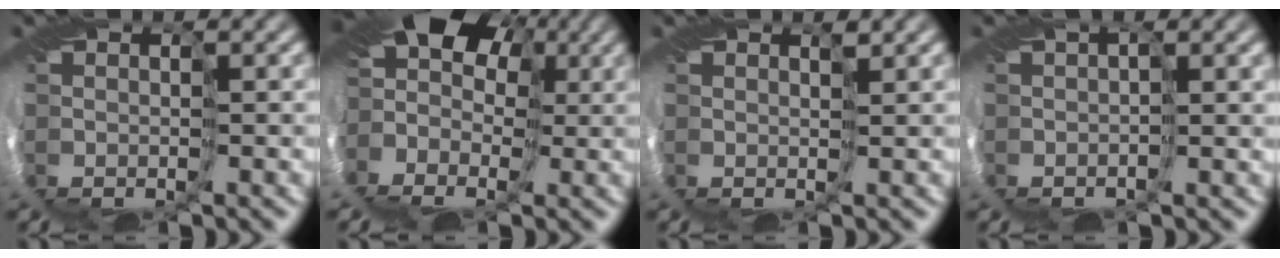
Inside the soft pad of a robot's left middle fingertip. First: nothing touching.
{"total": 12.3, "force": [0.1, 9.4, 7.9], "torque": [-0.154, 0.024, -0.023]}
{"total": 1.1, "force": [1.0, -0.3, -0.2], "torque": [0.007, 0.006, 0.017]}
{"total": 1.6, "force": [0.8, 0.2, 1.3], "torque": [-0.015, 0.005, 0.011]}